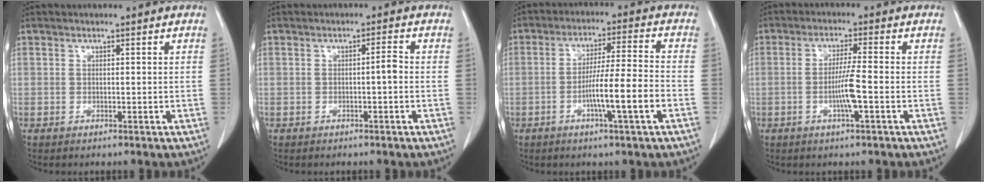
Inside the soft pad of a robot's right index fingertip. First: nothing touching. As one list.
[{"total": 1.7, "force": [-0.4, 0.1, 1.6], "torque": [-0.024, 0.003, -0.008]}, {"total": 9.1, "force": [-3.2, -0.5, 8.5], "torque": [-0.146, 0.001, -0.056]}, {"total": 5.0, "force": [-1.4, -0.4, 4.8], "torque": [-0.092, -0.005, -0.028]}]